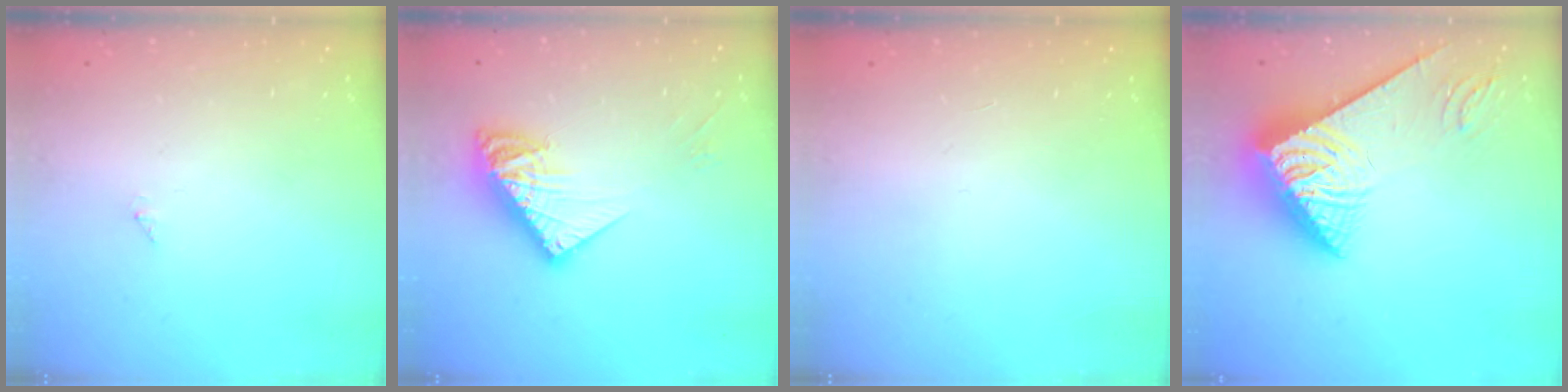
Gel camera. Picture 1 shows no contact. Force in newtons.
{"total": 12.4, "press": 12.4, "slide": 1.3}
{"total": 0.0}
{"total": 9.7, "press": 9.7, "slide": 1.2}